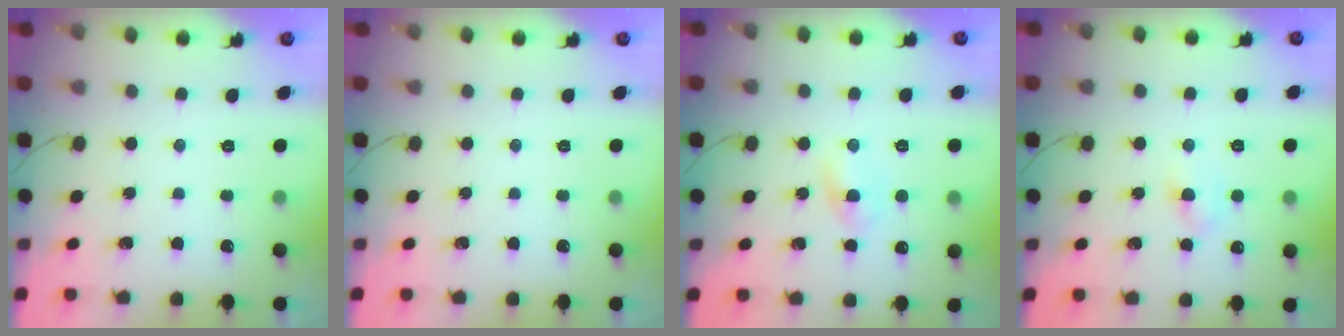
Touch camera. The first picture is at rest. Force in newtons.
{"total": 0.0}
{"total": 2.8, "press": 2.6, "slide": 1.1}
{"total": 3.9, "press": 3.7, "slide": 1.3}